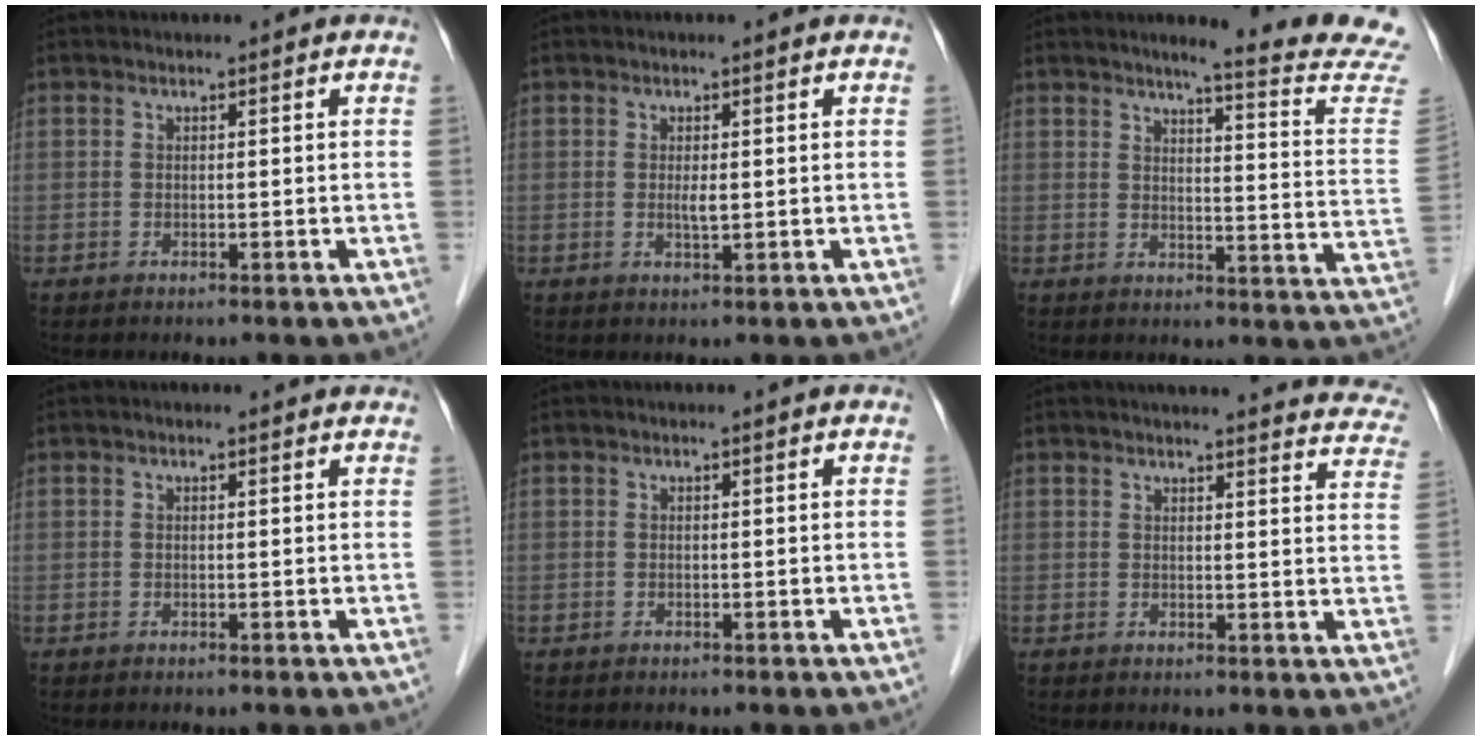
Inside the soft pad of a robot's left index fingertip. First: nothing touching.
{"total": 1.6, "force": [0.0, 0.3, 1.6], "torque": [-0.034, -0.003, 0.004]}
{"total": 14.7, "force": [13.6, -1.5, 5.4], "torque": [-0.069, -0.090, 0.144]}
{"total": 1.1, "force": [1.1, 0.2, 0.3], "torque": [-0.012, 0.003, 0.006]}
{"total": 0.0}
{"total": 20.7, "force": [19.5, 3.0, 6.3], "torque": [-0.066, -0.051, 0.201]}